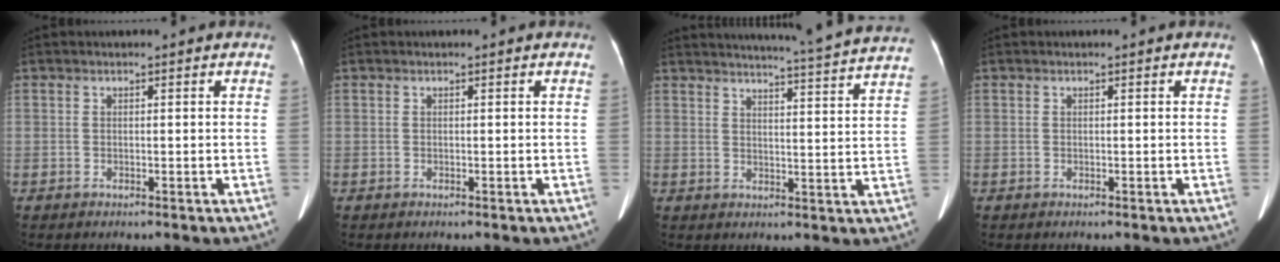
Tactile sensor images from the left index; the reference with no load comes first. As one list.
[{"total": 0.0}, {"total": 17.0, "force": [16.0, -1.6, 5.5], "torque": [-0.095, -0.054, 0.188]}, {"total": 0.0}]